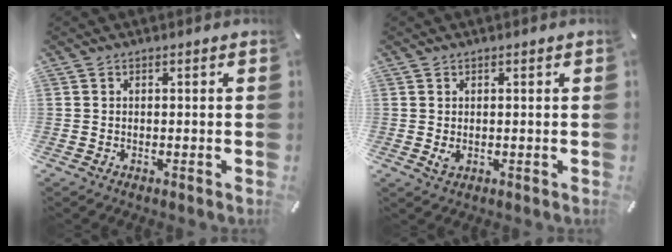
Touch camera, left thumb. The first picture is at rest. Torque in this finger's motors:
{"motor_torque": [0.43, 0.60, 0.11, -0.18, 0.10]}